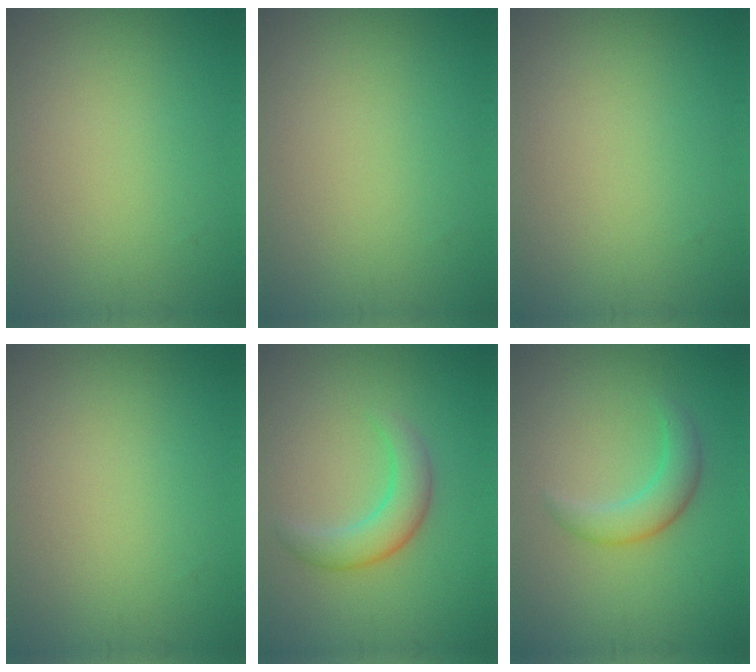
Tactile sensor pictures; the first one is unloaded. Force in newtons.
{"total": 0.0}
{"total": 0.0}
{"total": 0.0}
{"total": 3.3, "press": 3.3, "slide": 0.1}
{"total": 2.9, "press": 2.9, "slide": 0.2}